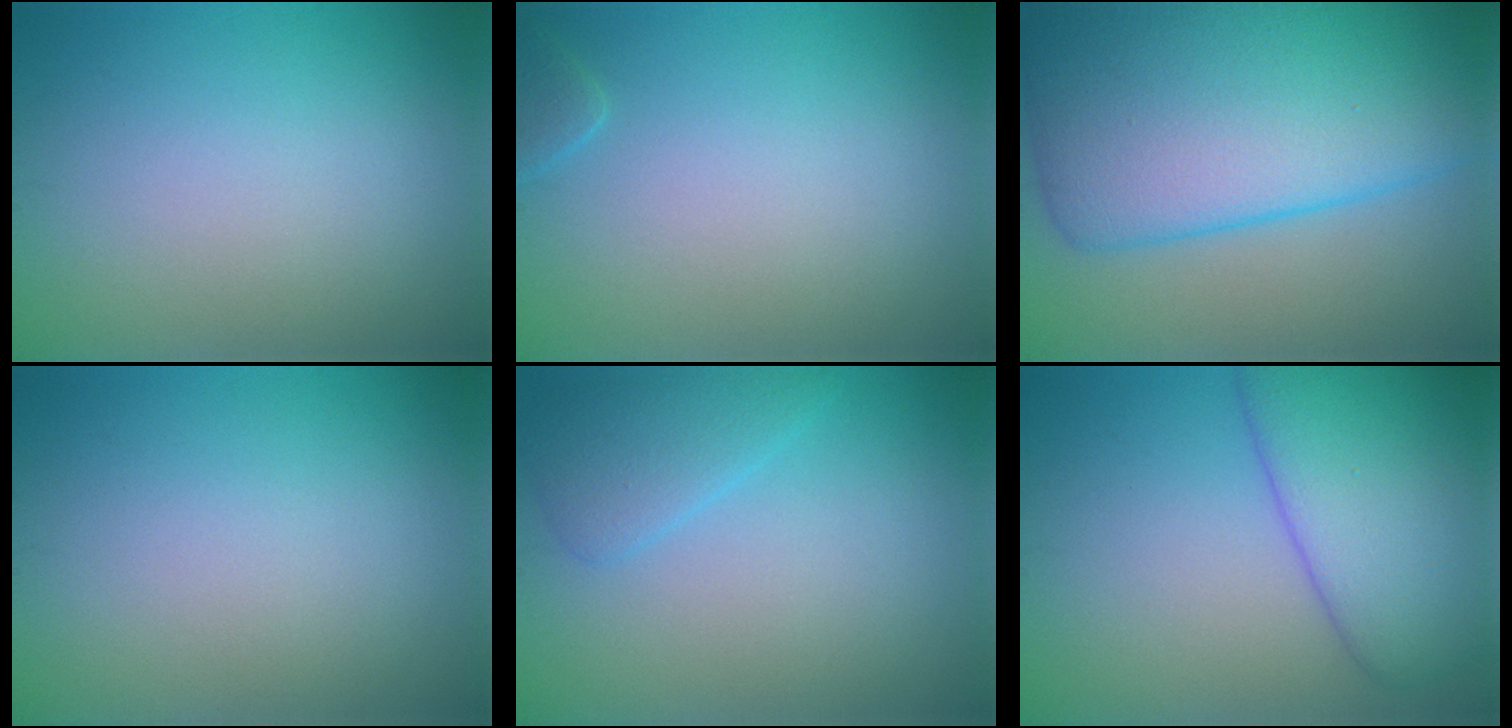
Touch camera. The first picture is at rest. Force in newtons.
{"total": 1.3, "press": 1.3, "slide": 0.1}
{"total": 13.2, "press": 13.2, "slide": 0.6}
{"total": 0.0}
{"total": 2.6, "press": 2.6, "slide": 0.1}
{"total": 8.2, "press": 8.2, "slide": 0.4}